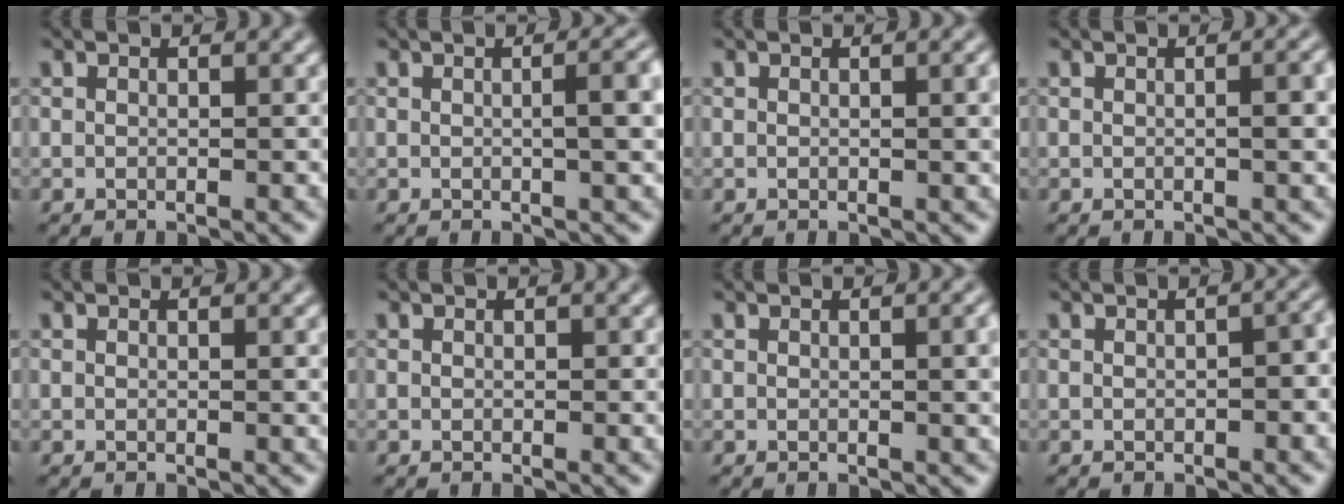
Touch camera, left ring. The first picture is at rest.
{"total": 3.7, "force": [0.2, 1.1, 3.5], "torque": [-0.035, 0.011, 0.002]}
{"total": 1.5, "force": [0.2, 0.4, 1.4], "torque": [-0.017, 0.002, 0.001]}
{"total": 1.9, "force": [0.0, 0.4, 1.8], "torque": [-0.024, 0.003, 0.000]}
{"total": 0.0}
{"total": 0.0}
{"total": 2.1, "force": [0.2, 0.6, 2.0], "torque": [-0.021, 0.002, 0.000]}
{"total": 1.6, "force": [-0.4, 0.6, 1.5], "torque": [-0.020, 0.004, -0.004]}